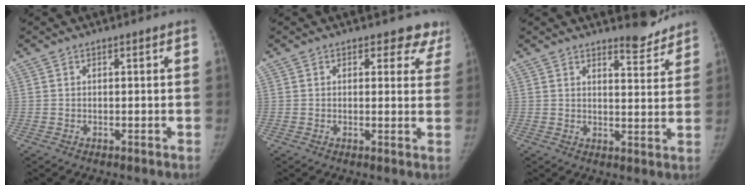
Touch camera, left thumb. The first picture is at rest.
{"total": 5.8, "force": [4.8, 3.1, 0.7], "torque": [0.046, -0.020, 0.031]}
{"total": 5.3, "force": [5.1, 1.1, 1.1], "torque": [0.002, -0.052, 0.070]}